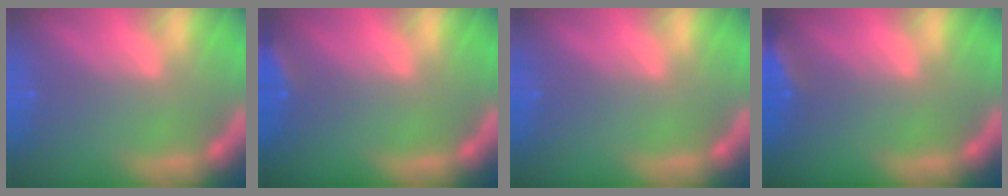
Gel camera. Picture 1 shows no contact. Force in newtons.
{"total": 2.4}
{"total": 0.0}
{"total": 3.5}